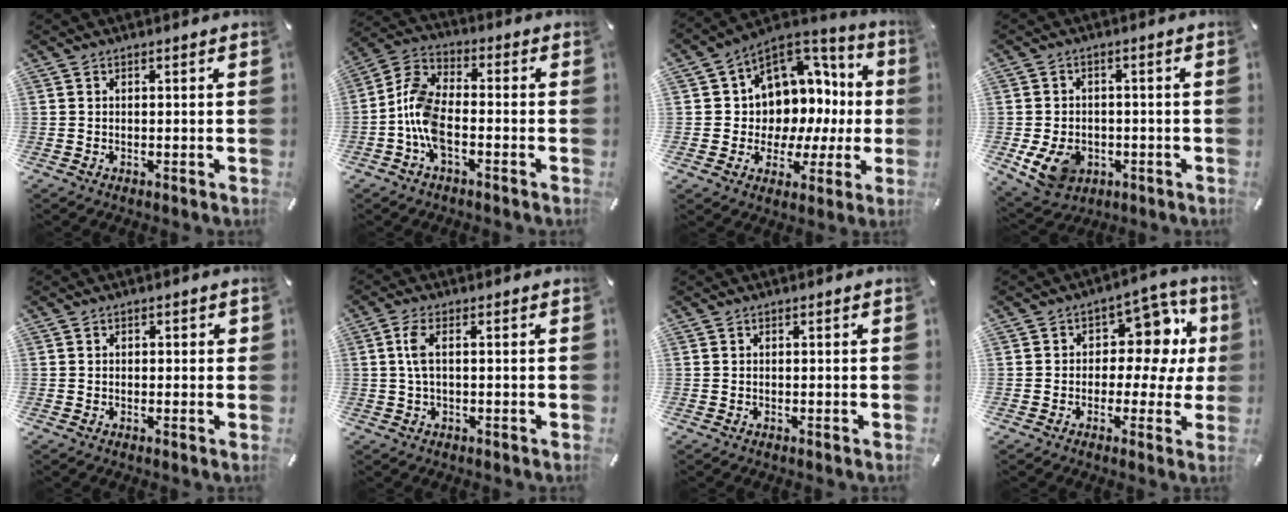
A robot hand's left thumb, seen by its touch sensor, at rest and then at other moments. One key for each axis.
{"total": 9.1, "fx": -3.8, "fy": 4.7, "fz": 6.8, "tx": -0.155, "ty": 0.006, "tz": -0.073}
{"total": 10.9, "fx": 3.1, "fy": 9.4, "fz": 4.4, "tx": -0.062, "ty": -0.056, "tz": 0.057}
{"total": 8.4, "fx": -2.5, "fy": 6.8, "fz": 4.4, "tx": -0.094, "ty": 0.007, "tz": -0.047}
{"total": 1.1, "fx": -0.1, "fy": 0.9, "fz": 0.6, "tx": -0.002, "ty": 0.003, "tz": -0.005}
{"total": 4.3, "fx": 0.3, "fy": 1.4, "fz": 4.0, "tx": -0.091, "ty": -0.002, "tz": 0.000}
{"total": 0.0}
{"total": 12.9, "fx": 3.4, "fy": 8.4, "fz": 9.2, "tx": -0.110, "ty": -0.027, "tz": 0.058}